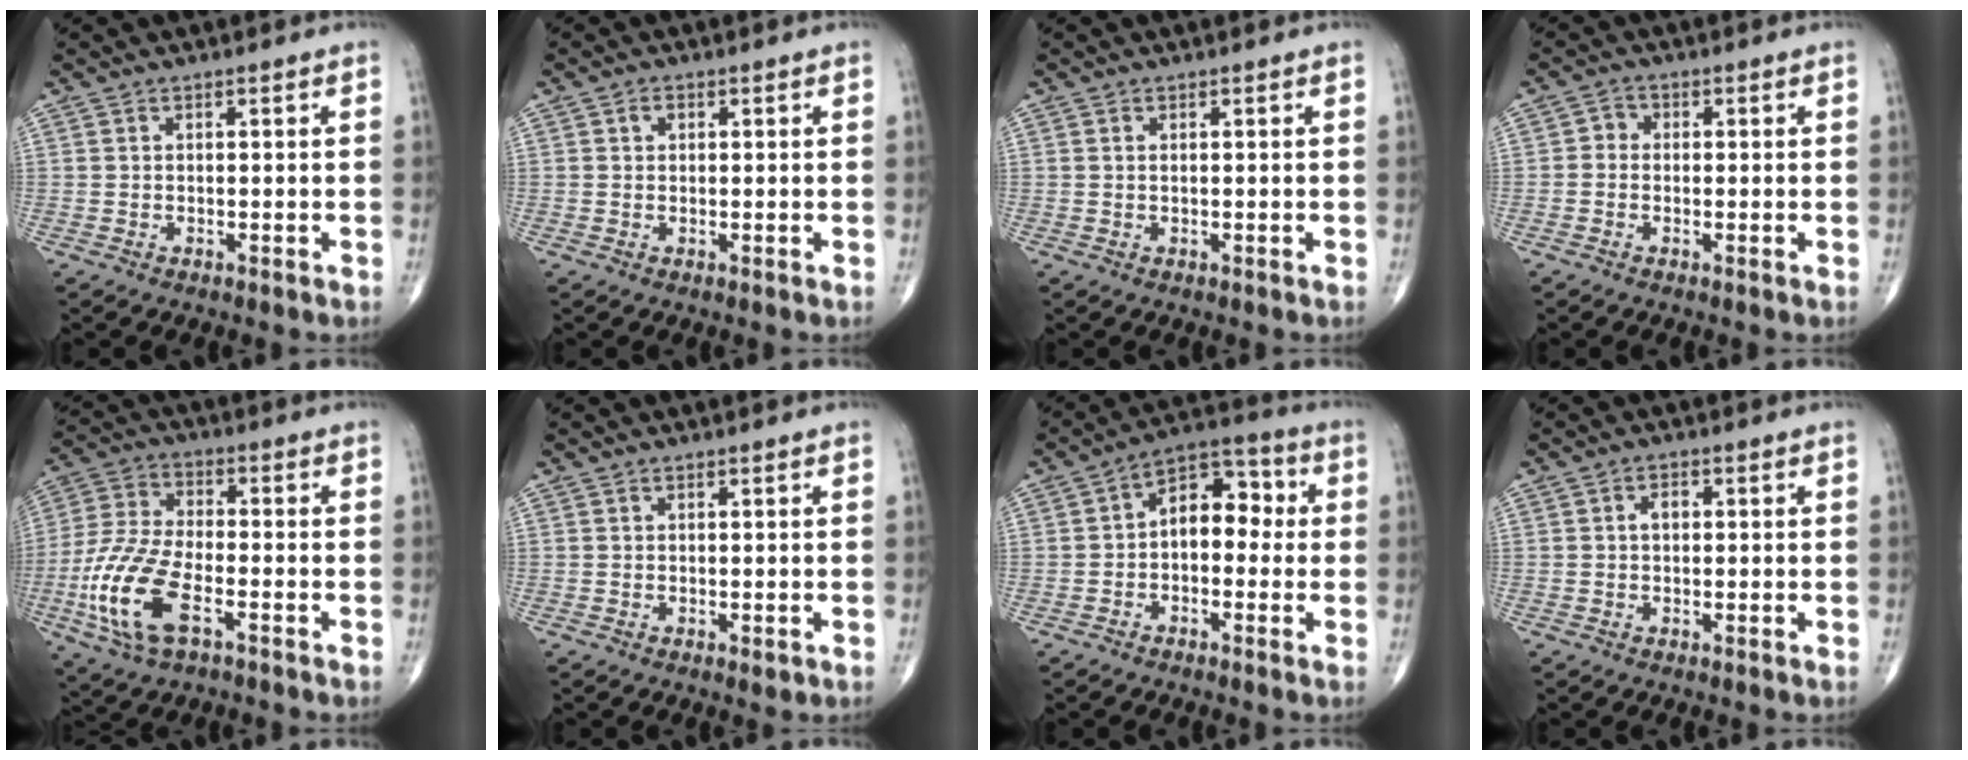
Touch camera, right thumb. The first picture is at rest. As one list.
[{"total": 1.2, "force": [0.4, 1.0, 0.6], "torque": [-0.006, 0.001, 0.004]}, {"total": 0.0}, {"total": 2.1, "force": [-0.3, 1.8, 0.9], "torque": [-0.003, 0.006, -0.014]}, {"total": 15.5, "force": [-5.6, 6.9, 12.7], "torque": [-0.281, 0.018, -0.107]}, {"total": 0.9, "force": [-0.1, 0.5, 0.7], "torque": [-0.005, -0.002, 0.001]}, {"total": 9.6, "force": [0.0, 6.1, 7.5], "torque": [-0.077, 0.033, -0.017]}, {"total": 2.0, "force": [0.2, 1.4, 1.4], "torque": [-0.019, 0.008, 0.001]}]